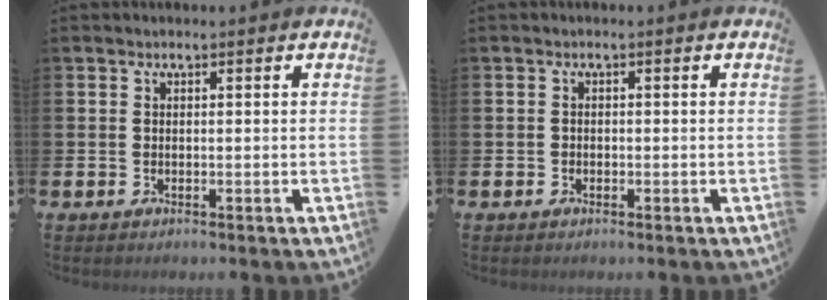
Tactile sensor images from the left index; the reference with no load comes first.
{"total": 0.7, "force": [-0.4, 0.6, 0.2], "torque": [-0.007, 0.005, -0.009]}